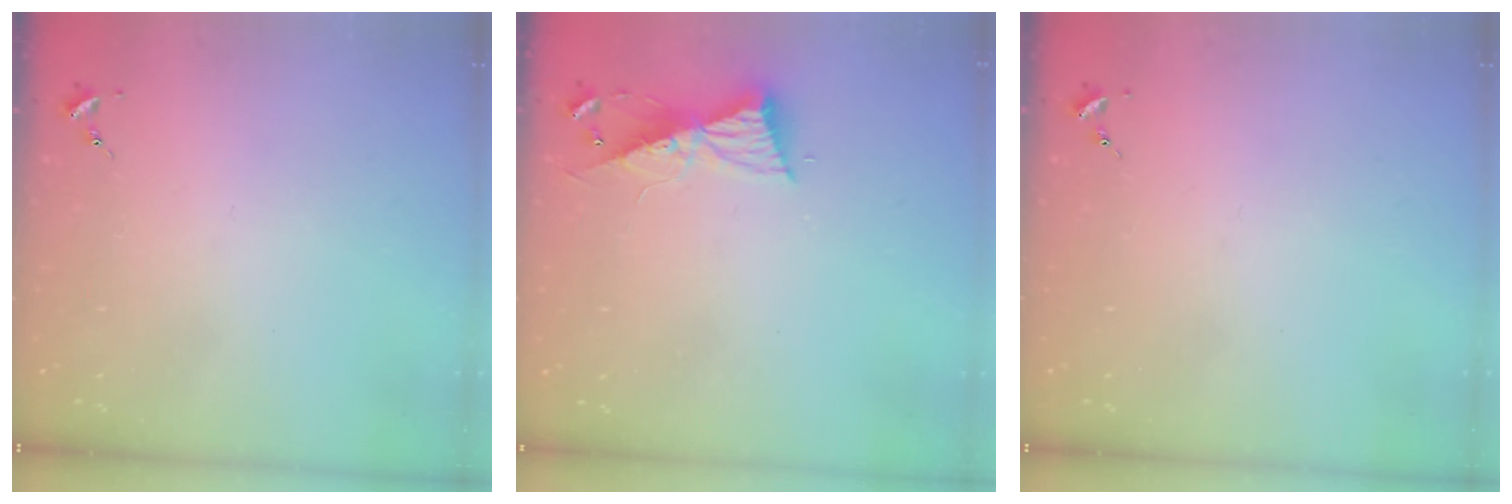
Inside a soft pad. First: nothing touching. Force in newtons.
{"total": 9.3, "press": 9.2, "slide": 0.8}
{"total": 0.0}